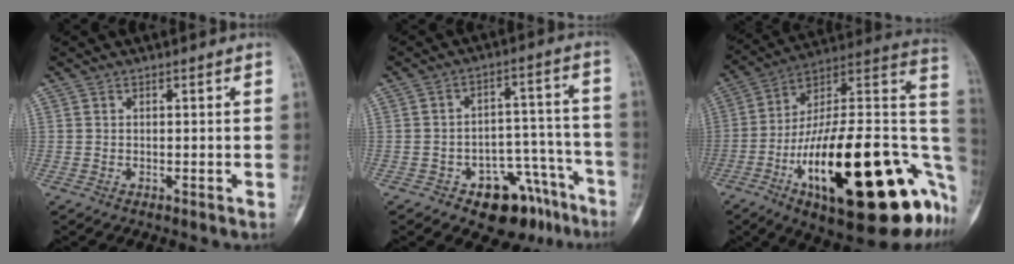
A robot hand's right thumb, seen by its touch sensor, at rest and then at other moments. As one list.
[{"total": 12.4, "force": [-7.9, 7.1, 6.4], "torque": [-0.041, 0.083, -0.108]}, {"total": 37.9, "force": [-10.9, 13.2, 33.8], "torque": [-0.425, 0.045, -0.168]}]